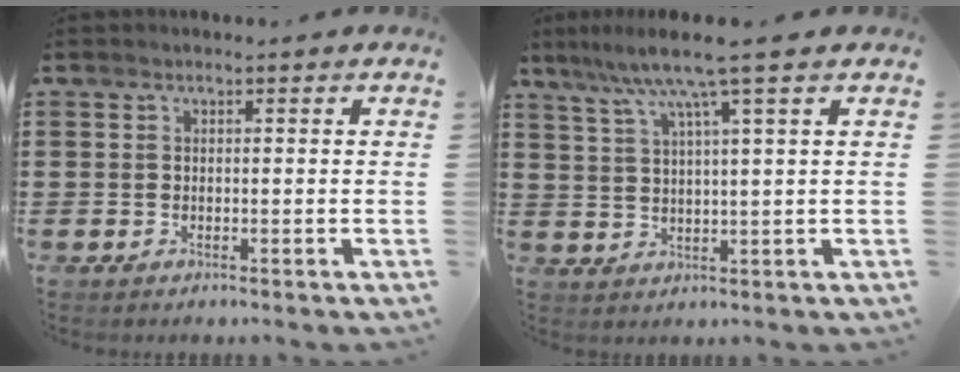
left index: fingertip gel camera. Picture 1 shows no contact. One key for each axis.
{"total": 7.4, "fx": 4.7, "fy": -0.3, "fz": 5.6, "tx": -0.124, "ty": -0.012, "tz": 0.077}